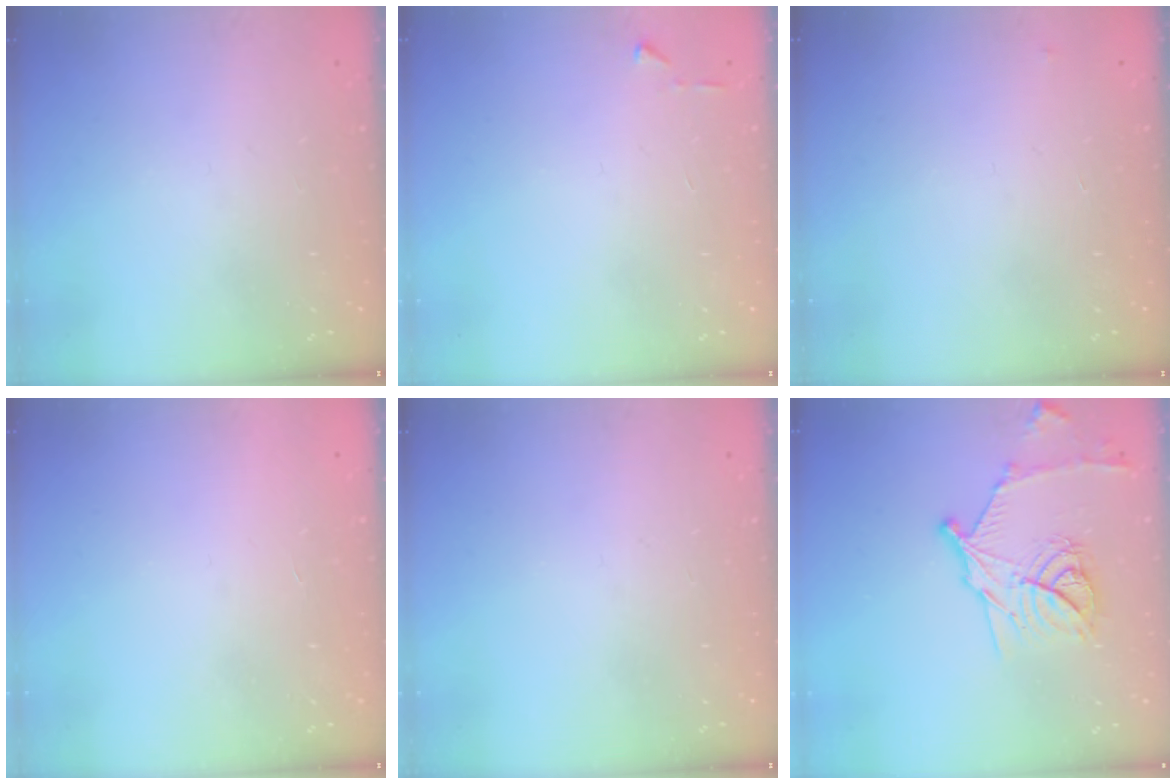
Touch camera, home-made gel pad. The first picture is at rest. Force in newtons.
{"total": 3.9, "press": 3.9, "slide": 0.5}
{"total": 2.5, "press": 2.5, "slide": 0.4}
{"total": 1.7, "press": 1.7, "slide": 0.1}
{"total": 0.0}
{"total": 16.4, "press": 16.3, "slide": 1.0}